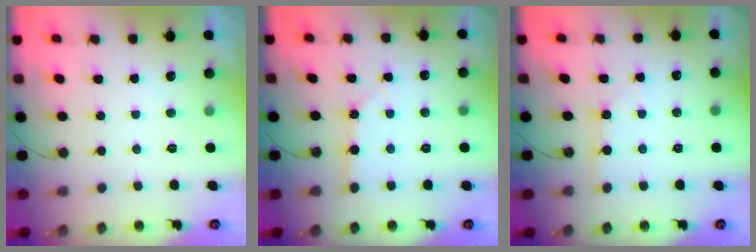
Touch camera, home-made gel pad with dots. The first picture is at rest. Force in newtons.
{"total": 2.9, "press": 2.8, "slide": 0.4}
{"total": 1.8, "press": 1.7, "slide": 0.3}